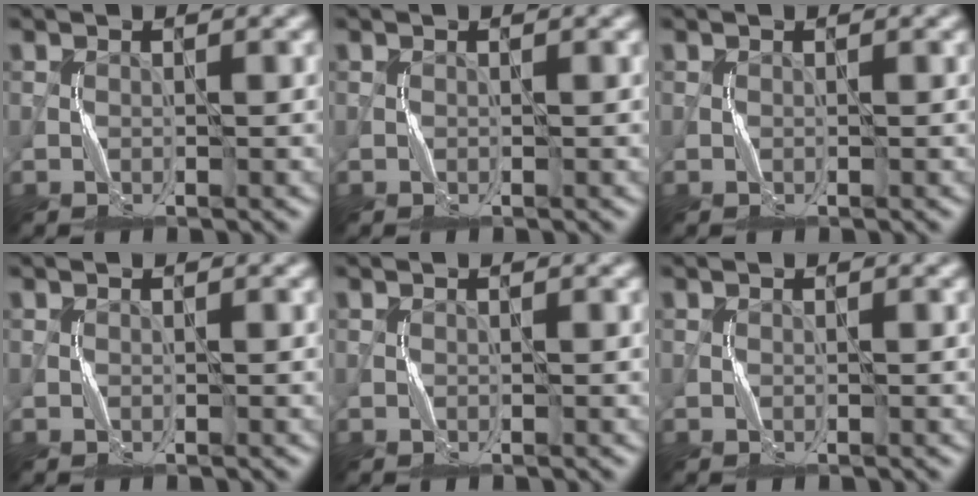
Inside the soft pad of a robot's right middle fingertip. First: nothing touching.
{"total": 0.0}
{"total": 0.0}
{"total": 0.0}
{"total": 0.0}
{"total": 0.0}